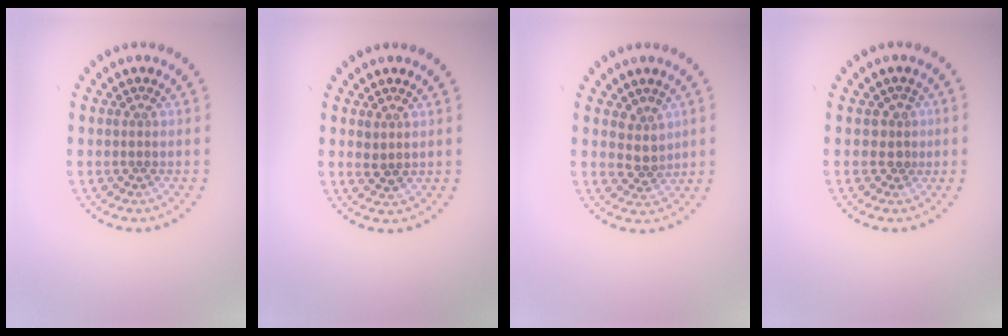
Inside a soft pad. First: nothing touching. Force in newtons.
{"total": 1.1, "press": 1.1, "slide": 0.3}
{"total": 2.2, "press": 1.7, "slide": 1.4}
{"total": 1.5, "press": 1.2, "slide": 0.9}